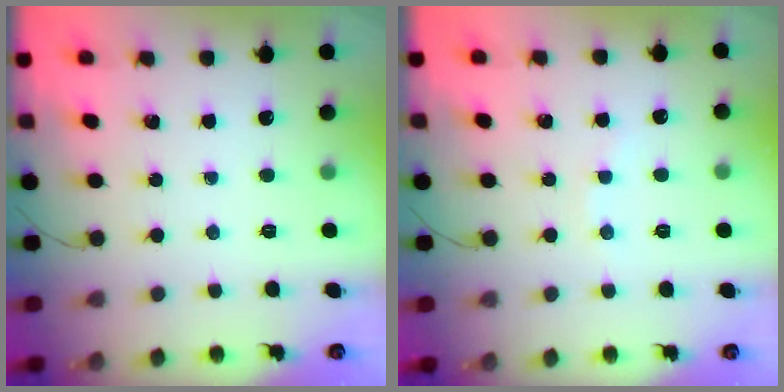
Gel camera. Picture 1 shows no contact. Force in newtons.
{"total": 2.2, "press": 2.1, "slide": 0.7}